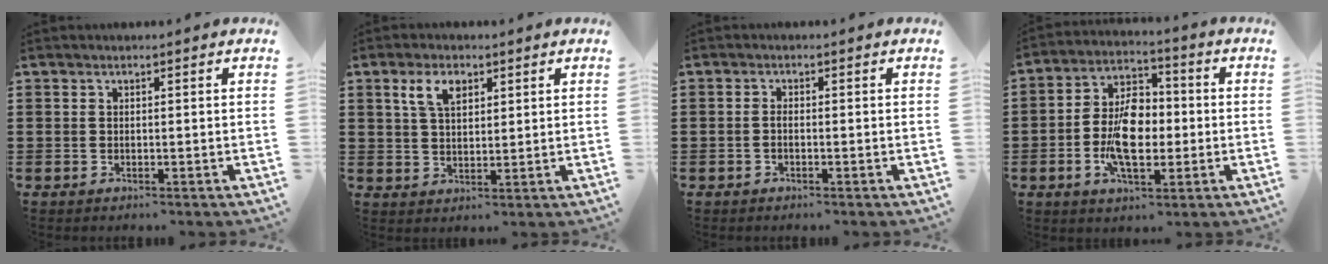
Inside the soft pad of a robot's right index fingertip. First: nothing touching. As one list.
[{"total": 4.6, "force": [2.3, 2.4, 3.1], "torque": [-0.072, 0.012, 0.041]}, {"total": 1.0, "force": [-0.4, 0.3, 0.9], "torque": [-0.020, -0.005, -0.006]}, {"total": 9.1, "force": [-1.4, 5.3, 7.3], "torque": [-0.167, 0.007, -0.032]}]